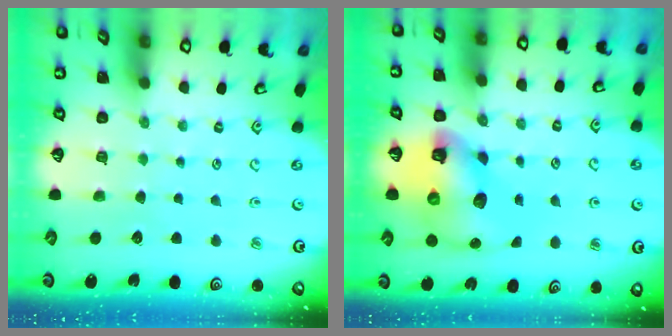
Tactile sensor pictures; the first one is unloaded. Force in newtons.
{"total": 13.7, "press": 13.6, "slide": 1.7}